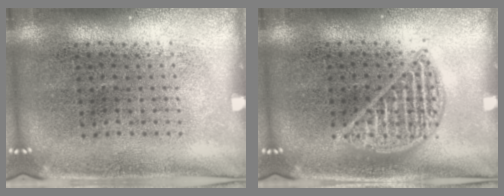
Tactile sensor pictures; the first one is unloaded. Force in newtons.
{"total": 1.1, "press": 1.0, "slide": 0.2}